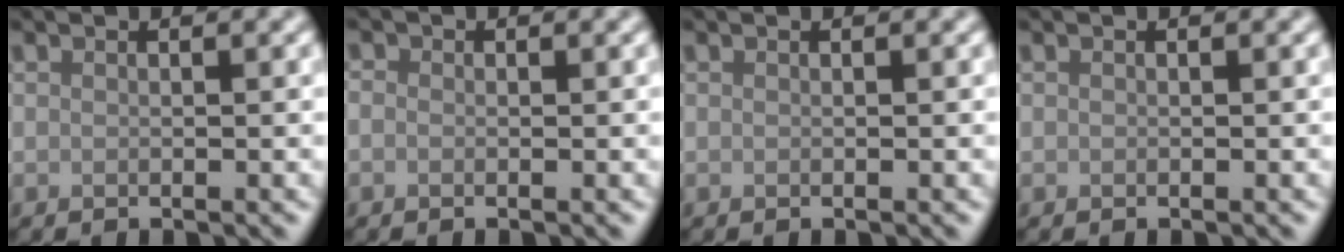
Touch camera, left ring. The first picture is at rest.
{"total": 0.7, "force": [-0.1, 0.6, 0.3], "torque": [-0.005, -0.002, -0.005]}
{"total": 0.0}
{"total": 0.0}